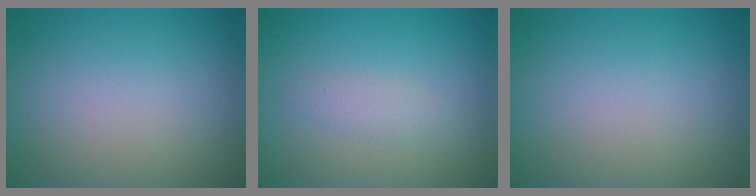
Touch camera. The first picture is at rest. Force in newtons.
{"total": 1.3, "press": 1.3, "slide": 0.0}
{"total": 0.0}